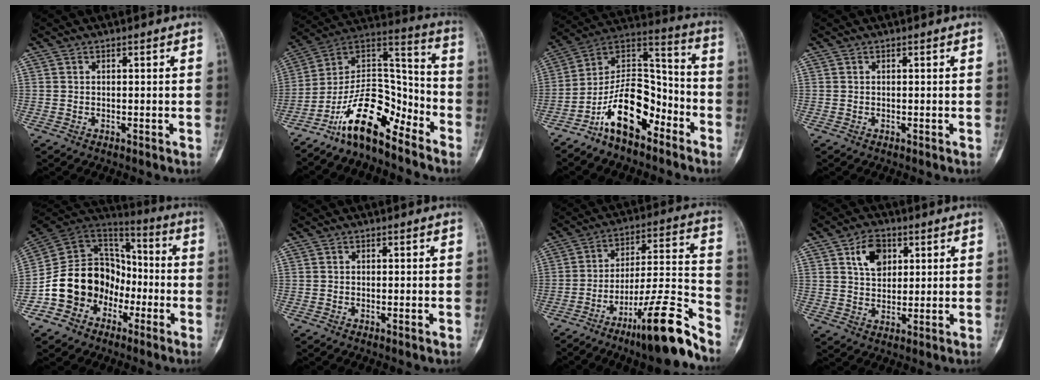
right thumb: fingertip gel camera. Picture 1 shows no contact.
{"total": 15.8, "force": [-11.1, 6.3, 9.4], "torque": [-0.131, 0.111, -0.204]}
{"total": 15.4, "force": [-8.7, 7.7, 10.1], "torque": [-0.151, 0.093, -0.164]}
{"total": 0.0}
{"total": 16.1, "force": [-6.0, 13.2, 7.0], "torque": [-0.086, 0.086, -0.108]}
{"total": 0.9, "force": [-0.4, 0.1, 0.8], "torque": [-0.011, -0.002, -0.005]}
{"total": 17.6, "force": [-12.2, 1.9, 12.5], "torque": [-0.198, 0.086, -0.199]}
{"total": 7.1, "force": [2.8, 4.9, 4.3], "torque": [-0.049, -0.008, 0.048]}